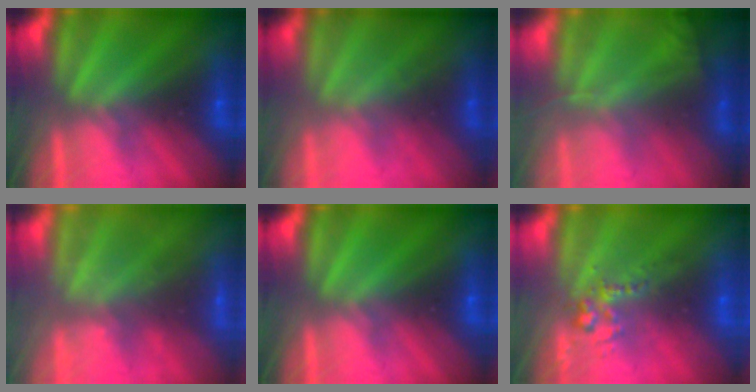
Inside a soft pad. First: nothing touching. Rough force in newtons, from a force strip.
{"total": 1.4}
{"total": 1.1}
{"total": 2.3}
{"total": 0.0}
{"total": 2.6}